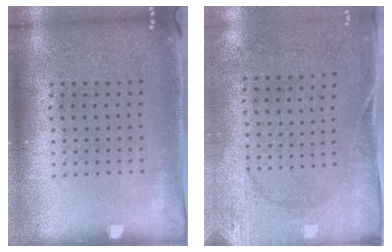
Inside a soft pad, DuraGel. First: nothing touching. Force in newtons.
{"total": 2.7, "press": 2.1, "slide": 1.7}